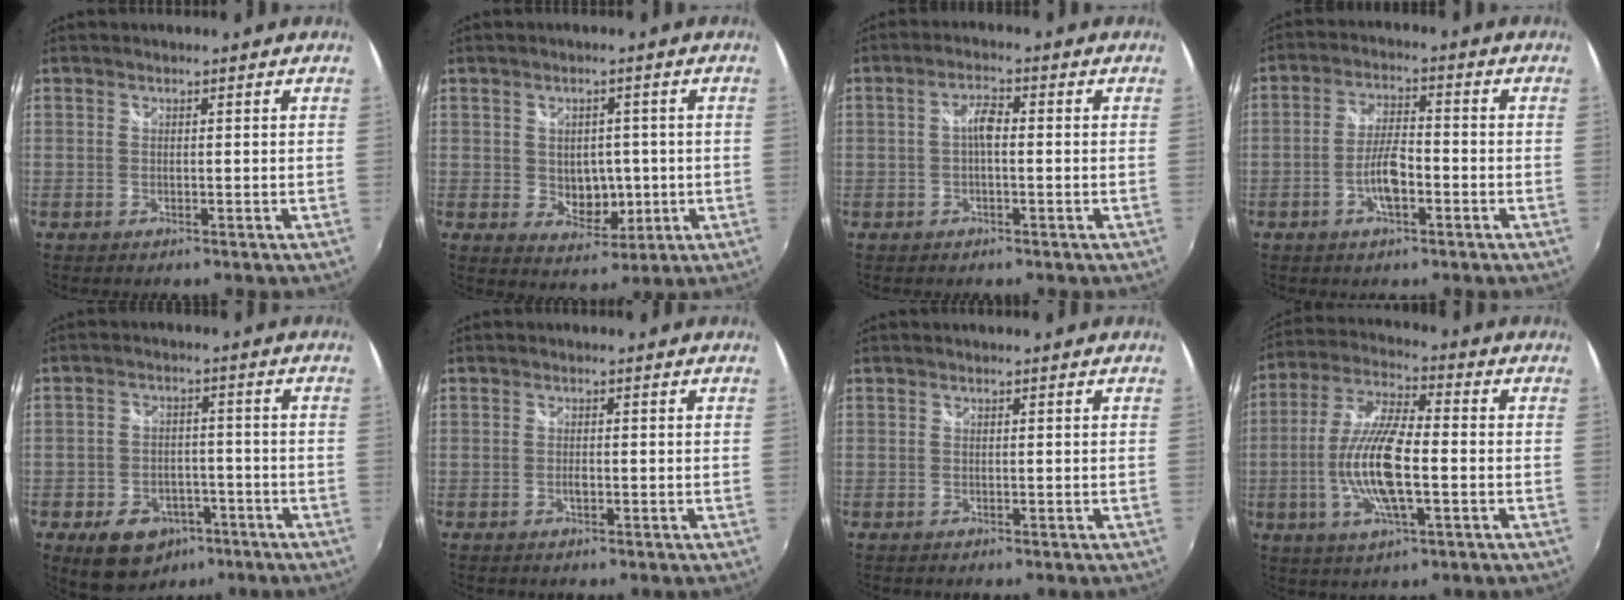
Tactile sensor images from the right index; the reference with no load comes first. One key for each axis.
{"total": 6.2, "fx": -0.3, "fy": 5.1, "fz": 3.6, "tx": -0.059, "ty": -0.005, "tz": 0.006}
{"total": 3.0, "fx": -0.3, "fy": 1.0, "fz": 2.8, "tx": -0.053, "ty": 0.010, "tz": -0.006}
{"total": 6.1, "fx": -2.5, "fy": 2.1, "fz": 5.2, "tx": -0.104, "ty": 0.004, "tz": -0.045}
{"total": 11.1, "fx": -6.3, "fy": 7.6, "fz": 4.9, "tx": -0.113, "ty": 0.012, "tz": -0.078}
{"total": 1.0, "fx": -0.4, "fy": 0.5, "fz": 0.8, "tx": -0.015, "ty": -0.001, "tz": -0.008}
{"total": 0.0}
{"total": 13.8, "fx": -2.8, "fy": 3.6, "fz": 13.0, "tx": -0.265, "ty": -0.005, "tz": -0.054}